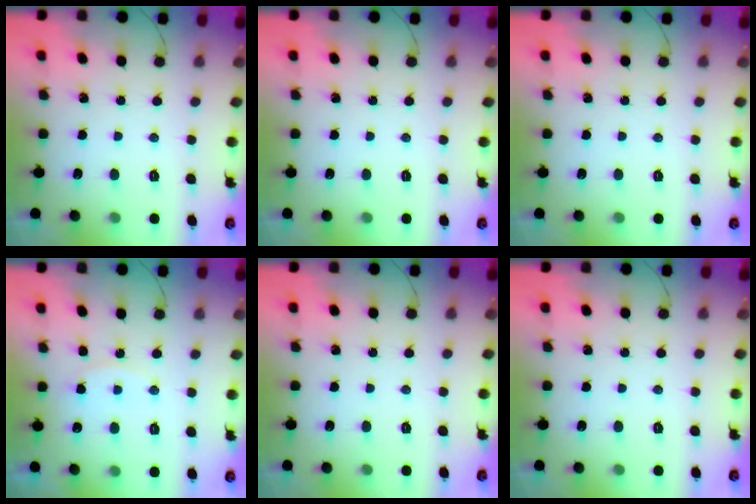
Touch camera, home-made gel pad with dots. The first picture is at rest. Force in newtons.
{"total": 0.0}
{"total": 0.0}
{"total": 9.3, "press": 9.3, "slide": 0.3}
{"total": 0.0}
{"total": 0.0}